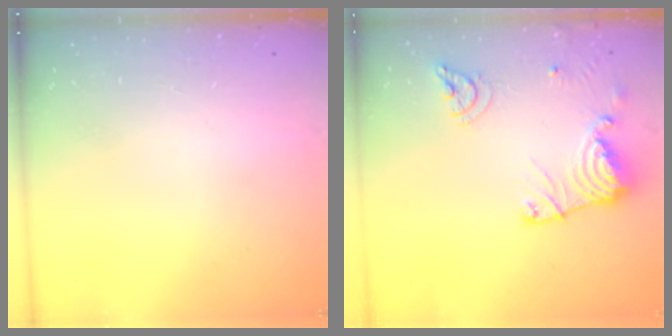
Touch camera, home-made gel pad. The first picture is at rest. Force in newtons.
{"total": 15.2, "press": 15.1, "slide": 1.8}